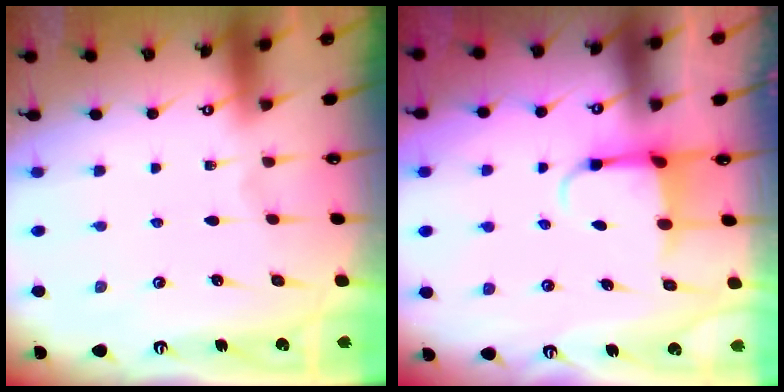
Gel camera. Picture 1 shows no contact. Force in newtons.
{"total": 3.8, "press": 3.7, "slide": 1.1}